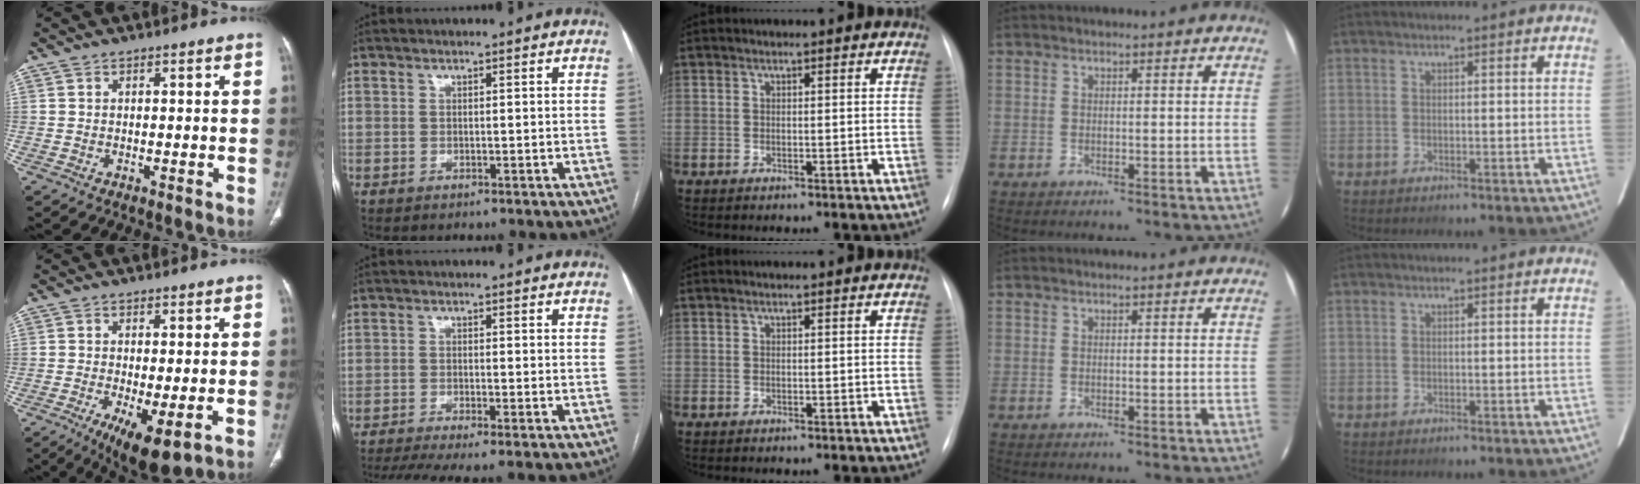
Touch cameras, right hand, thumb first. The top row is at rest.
{"thumb": {"total": 8.7, "force": [-3.0, 2.6, 7.7], "torque": [-0.131, -0.019, -0.041]}, "index": {"total": 7.2, "force": [-5.2, 0.4, 5.0], "torque": [-0.082, -0.007, -0.086]}}